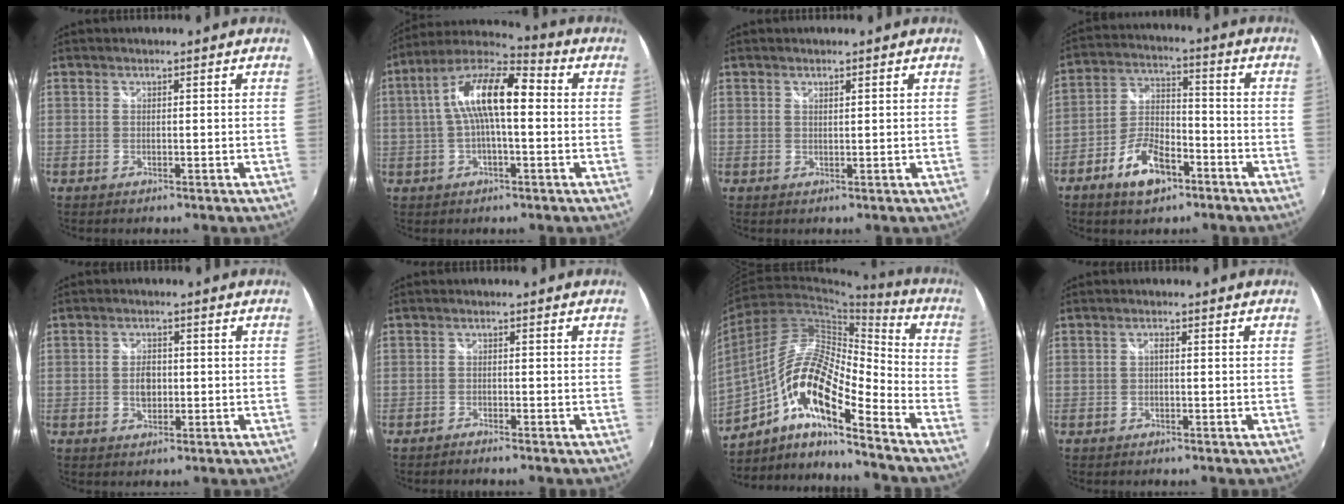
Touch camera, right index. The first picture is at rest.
{"total": 13.5, "force": [0.9, 4.6, 12.6], "torque": [-0.237, 0.026, 0.007]}
{"total": 0.7, "force": [0.5, 0.1, 0.4], "torque": [-0.006, 0.001, 0.009]}
{"total": 10.2, "force": [-6.0, 5.0, 6.6], "torque": [-0.131, 0.017, -0.103]}
{"total": 3.4, "force": [-0.3, 2.4, 2.4], "torque": [-0.040, 0.002, -0.005]}
{"total": 1.5, "force": [-1.4, 0.1, 0.5], "torque": [-0.021, -0.006, -0.028]}
{"total": 17.3, "force": [-8.3, 4.5, 14.4], "torque": [-0.256, -0.004, -0.168]}
{"total": 0.8, "force": [-0.1, 0.3, 0.8], "torque": [-0.014, 0.004, -0.004]}